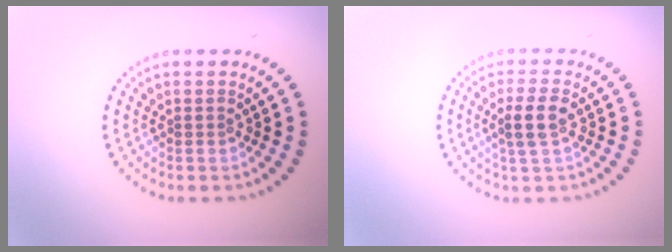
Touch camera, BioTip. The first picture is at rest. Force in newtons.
{"total": 2.8, "press": 2.6, "slide": 1.0}